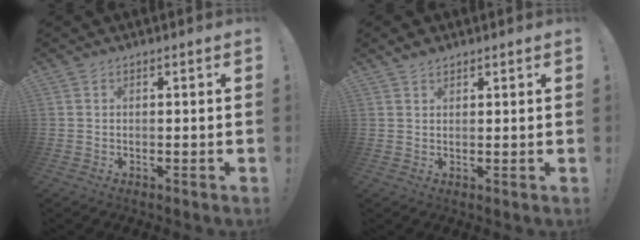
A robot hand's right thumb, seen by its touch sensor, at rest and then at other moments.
{"total": 1.9, "force": [1.5, 0.8, 0.7], "torque": [-0.006, -0.009, 0.027]}